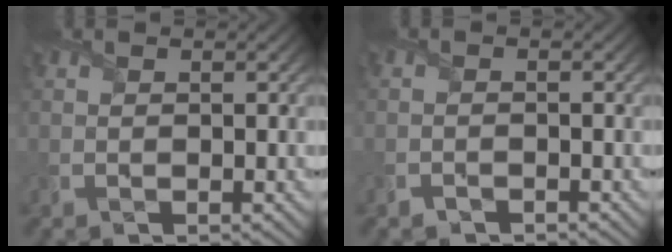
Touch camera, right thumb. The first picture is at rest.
{"total": 1.1, "force": [-1.1, 0.2, -0.1], "torque": [0.002, -0.001, -0.024]}